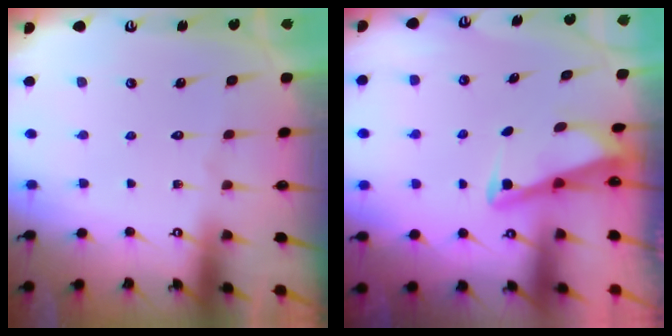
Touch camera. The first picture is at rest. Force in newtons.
{"total": 2.7, "press": 2.7, "slide": 0.4}